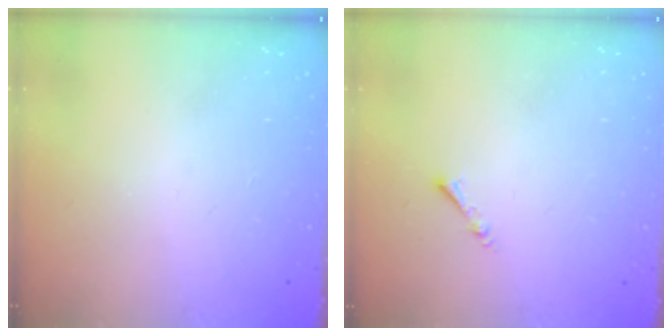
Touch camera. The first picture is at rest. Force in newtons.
{"total": 1.3, "press": 1.2, "slide": 0.3}